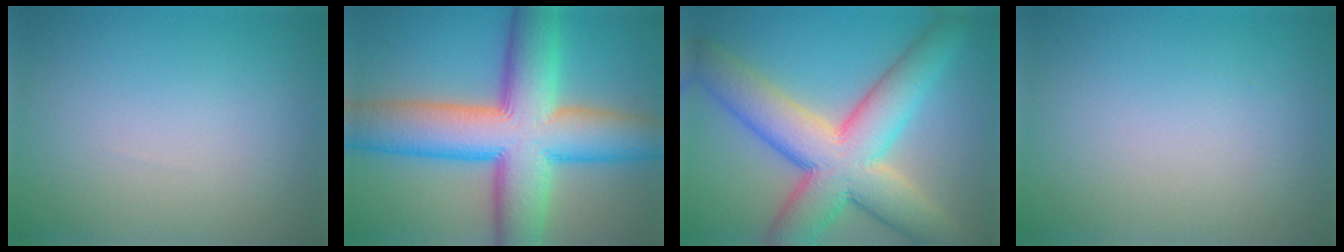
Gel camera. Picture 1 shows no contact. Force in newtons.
{"total": 14.0, "press": 14.0, "slide": 0.5}
{"total": 11.5, "press": 11.5, "slide": 0.5}
{"total": 0.0}